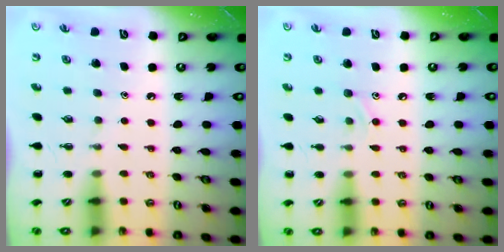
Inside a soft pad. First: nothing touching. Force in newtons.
{"total": 6.6, "press": 6.3, "slide": 1.8}